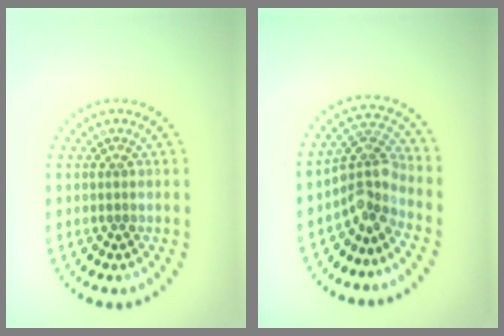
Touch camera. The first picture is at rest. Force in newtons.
{"total": 3.6, "press": 2.6, "slide": 2.5}